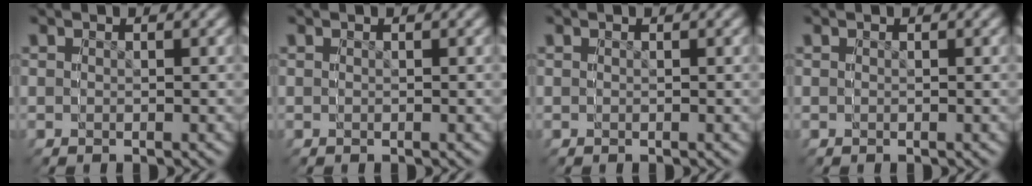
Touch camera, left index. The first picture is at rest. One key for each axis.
{"total": 0.0}
{"total": 0.0}
{"total": 0.0}